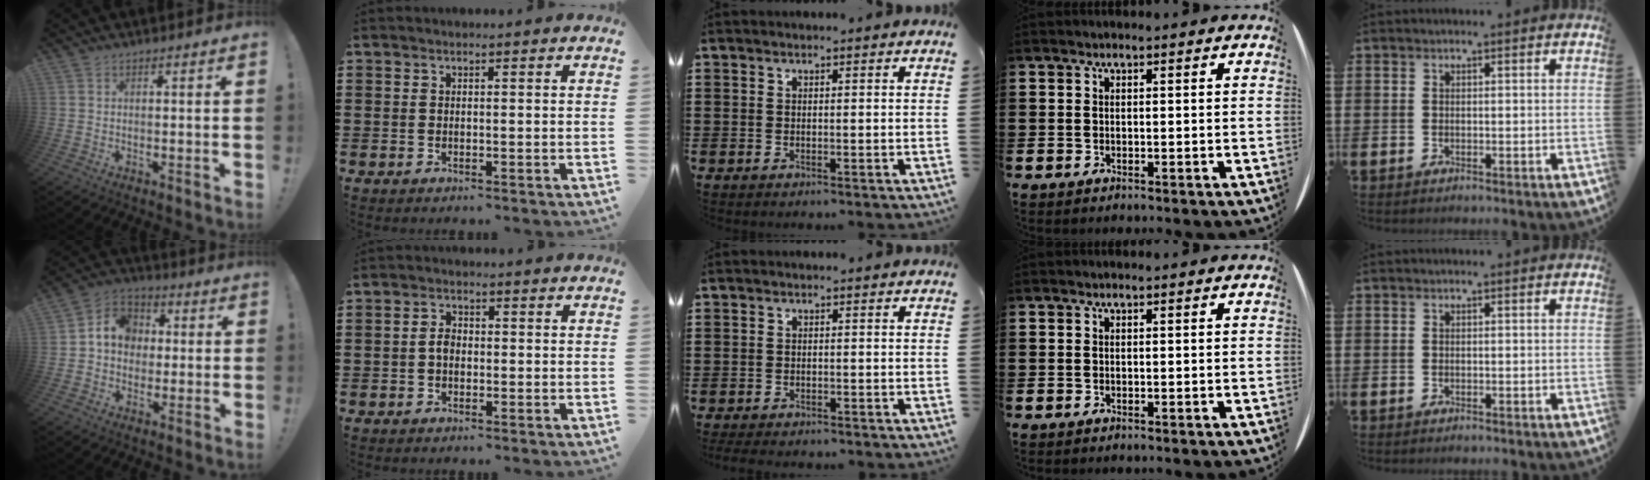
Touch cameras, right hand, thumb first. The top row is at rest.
{"thumb": {"total": 9.2, "force": [0.5, 8.2, 4.2], "torque": [-0.060, 0.015, 0.017]}, "index": {"total": 2.3, "force": [-0.4, 1.5, 1.7], "torque": [-0.033, 0.004, -0.008]}, "middle": {"total": 1.3, "force": [-1.3, 0.2, 0.1], "torque": [-0.006, 0.000, -0.027]}}